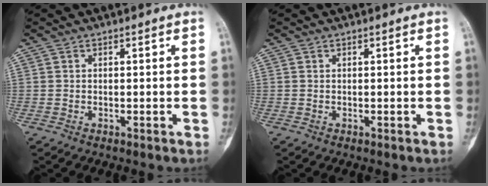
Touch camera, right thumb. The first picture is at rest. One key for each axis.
{"total": 0.0}